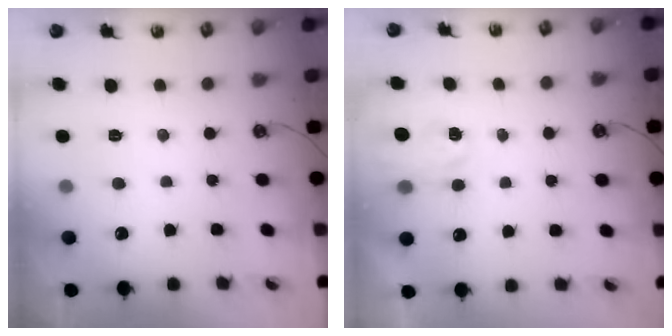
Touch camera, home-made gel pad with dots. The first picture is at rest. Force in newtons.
{"total": 2.5, "press": 2.4, "slide": 0.4}